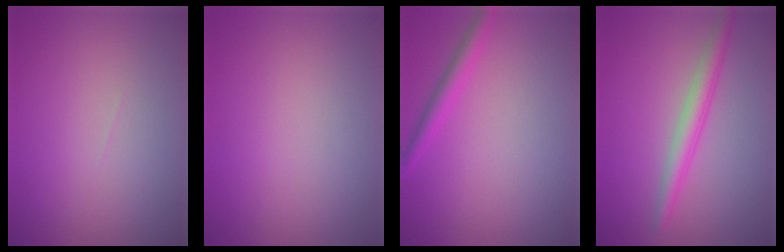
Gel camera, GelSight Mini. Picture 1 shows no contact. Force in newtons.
{"total": 0.0}
{"total": 1.9, "press": 1.9, "slide": 0.1}
{"total": 2.7, "press": 2.7, "slide": 0.1}